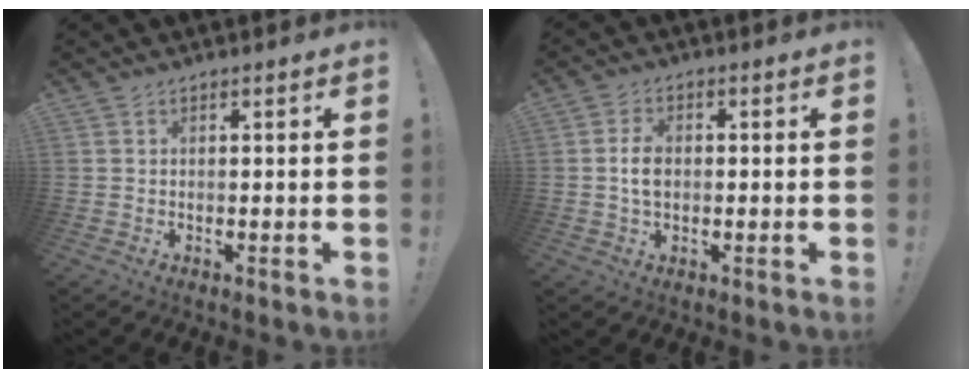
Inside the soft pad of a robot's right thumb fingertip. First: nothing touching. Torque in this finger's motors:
{"motor_torque": [-0.08, 0.26, 0.48, -0.22, 0.00]}